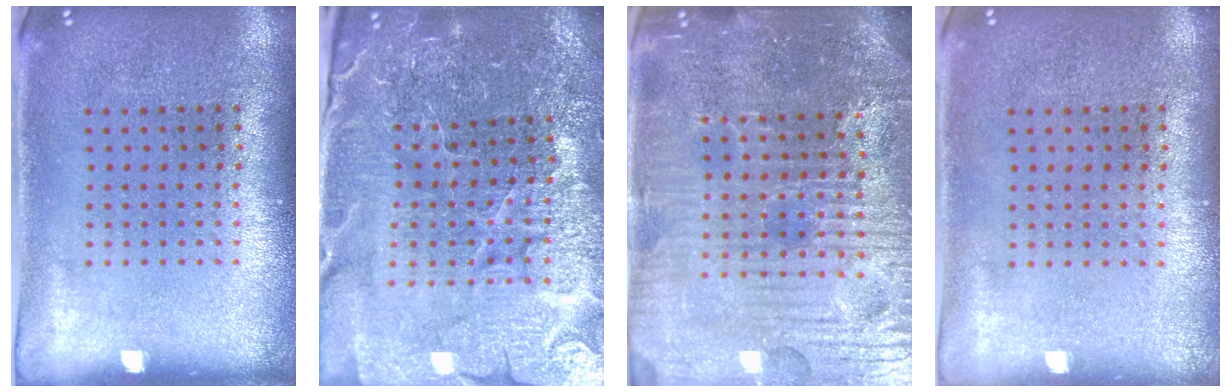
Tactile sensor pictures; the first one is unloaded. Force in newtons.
{"total": 4.9, "press": 4.7, "slide": 1.4}
{"total": 5.6, "press": 5.3, "slide": 1.9}
{"total": 0.0}